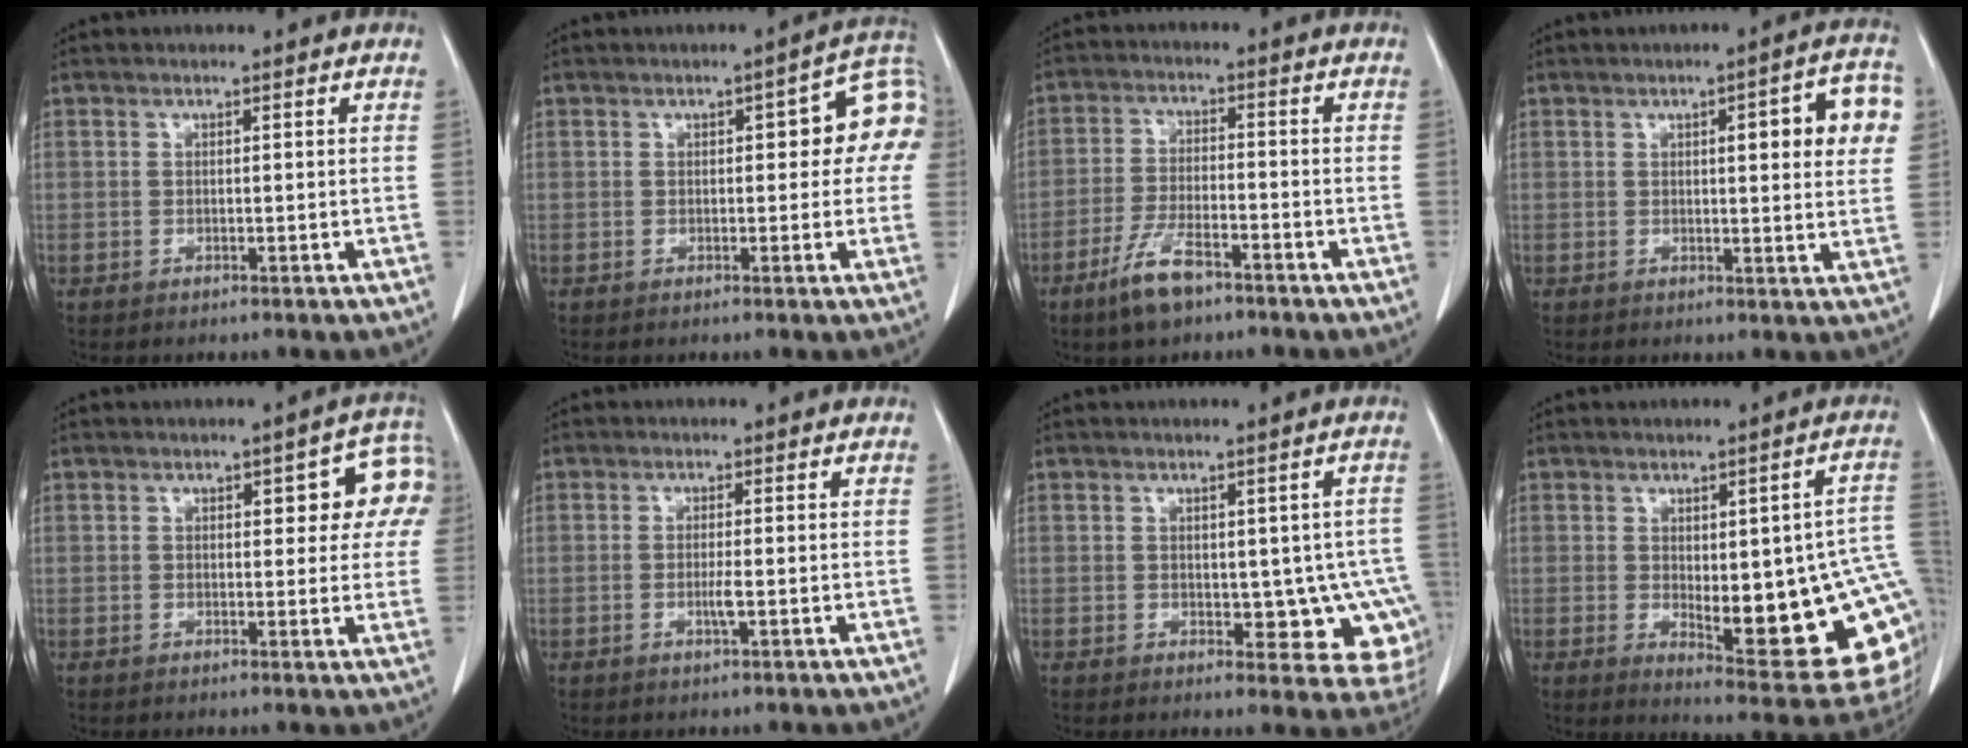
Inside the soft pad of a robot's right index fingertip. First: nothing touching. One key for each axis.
{"total": 8.5, "fx": 1.5, "fy": 3.2, "fz": 7.7, "tx": -0.080, "ty": 0.037, "tz": 0.012}
{"total": 7.1, "fx": -4.8, "fy": 2.0, "fz": 4.8, "tx": -0.103, "ty": -0.007, "tz": -0.088}
{"total": 9.4, "fx": 2.4, "fy": 1.9, "fz": 8.9, "tx": -0.108, "ty": 0.015, "tz": 0.024}
{"total": 7.3, "fx": 2.5, "fy": 3.3, "fz": 6.1, "tx": -0.051, "ty": 0.022, "tz": 0.023}
{"total": 1.9, "fx": -0.5, "fy": 0.0, "fz": 1.8, "tx": -0.038, "ty": -0.004, "tz": -0.009}
{"total": 8.9, "fx": -1.2, "fy": 4.8, "fz": 7.4, "tx": -0.060, "ty": 0.011, "tz": -0.004}
{"total": 19.9, "fx": -1.9, "fy": 5.4, "fz": 19.1, "tx": -0.161, "ty": 0.010, "tz": 0.001}